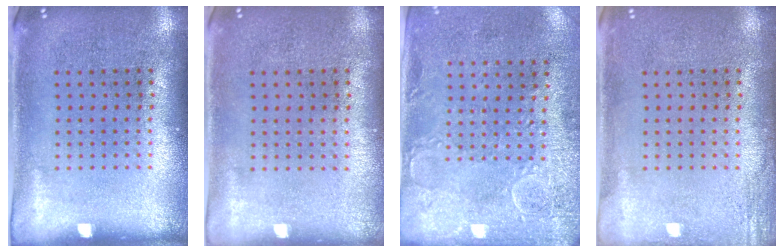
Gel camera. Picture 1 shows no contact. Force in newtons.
{"total": 0.0}
{"total": 2.9, "press": 2.3, "slide": 1.8}
{"total": 1.8, "press": 1.8, "slide": 0.2}